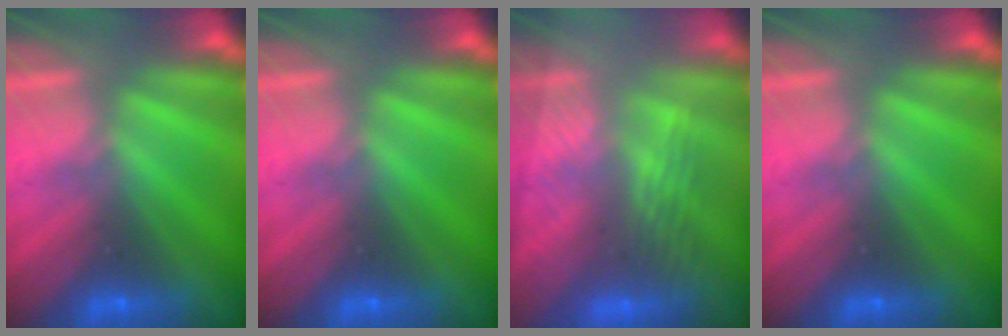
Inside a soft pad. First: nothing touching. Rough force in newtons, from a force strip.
{"total": 0.0}
{"total": 2.9}
{"total": 0.0}